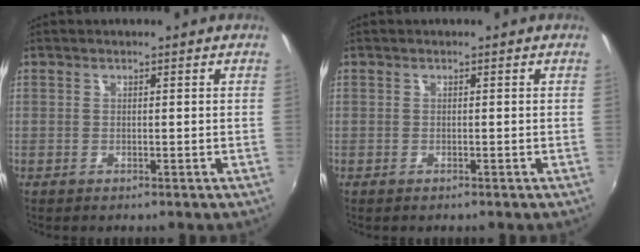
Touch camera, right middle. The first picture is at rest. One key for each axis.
{"total": 0.0}